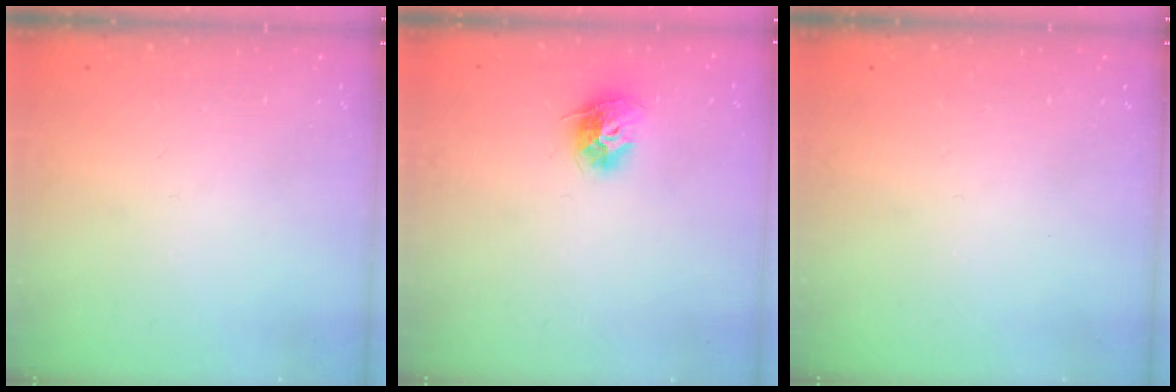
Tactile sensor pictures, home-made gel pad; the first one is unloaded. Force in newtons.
{"total": 9.9, "press": 9.9, "slide": 0.5}
{"total": 0.0}